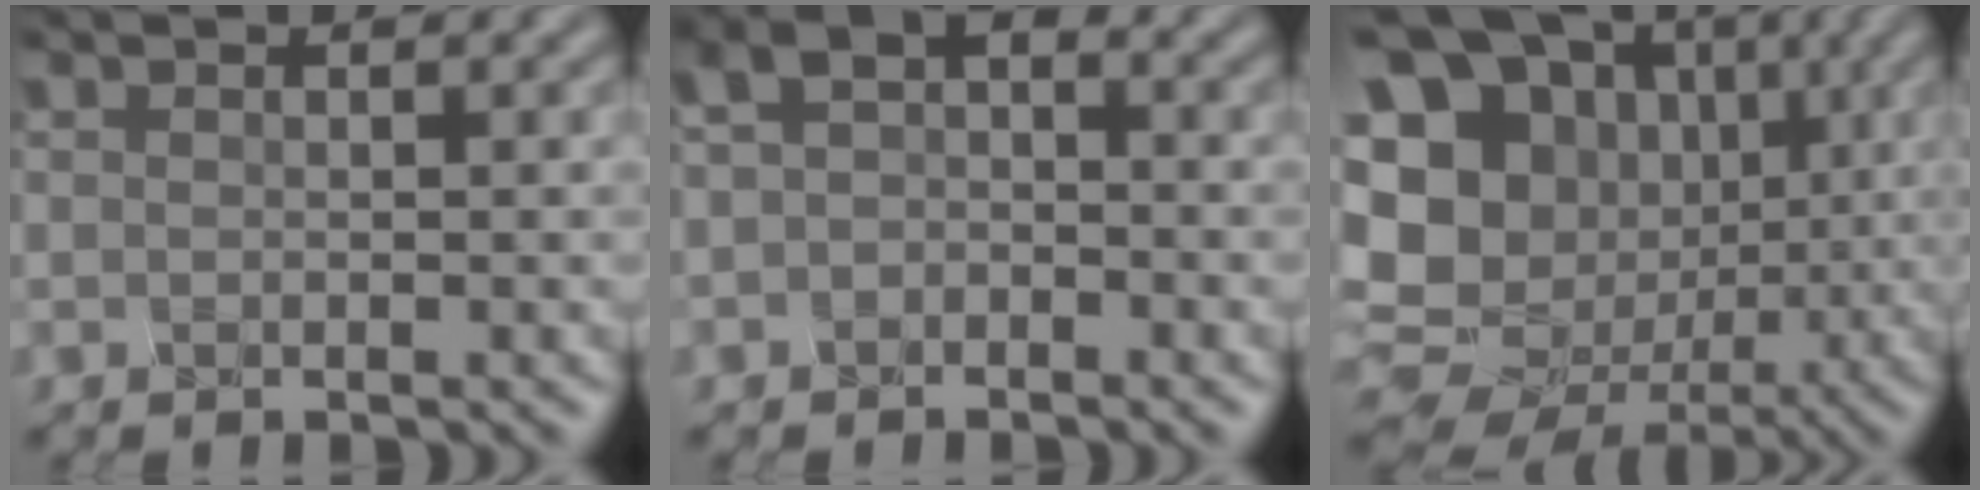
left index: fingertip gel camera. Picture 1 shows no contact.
{"total": 1.8, "force": [-0.7, 1.3, 1.1], "torque": [-0.028, 0.009, -0.008]}
{"total": 20.0, "force": [1.7, 18.1, 8.3], "torque": [-0.224, 0.039, 0.026]}